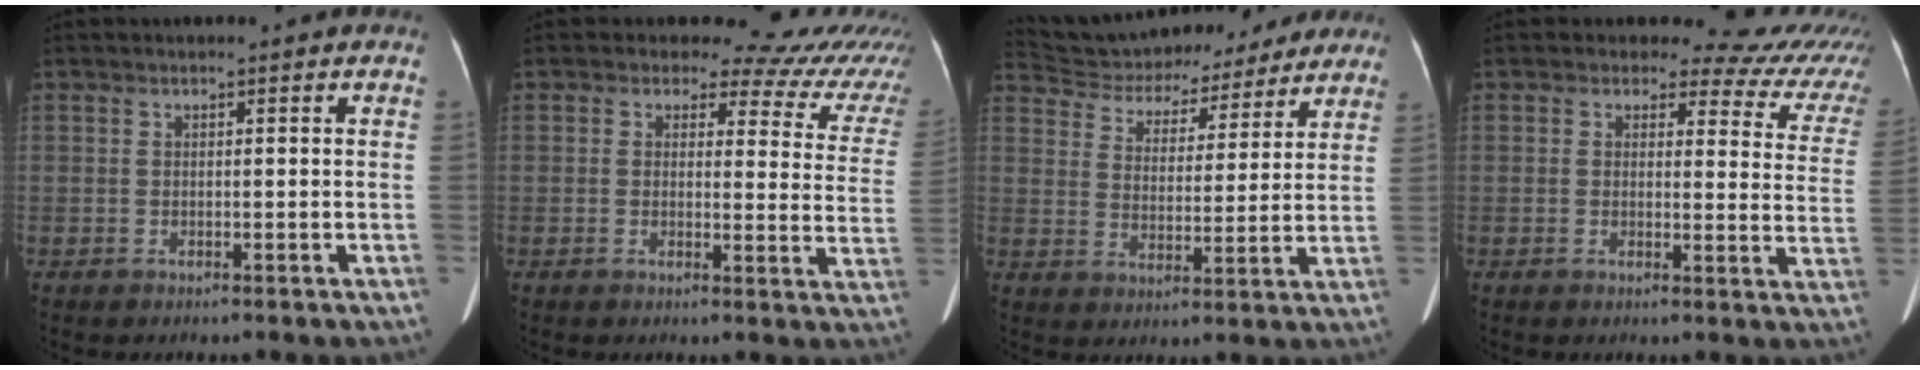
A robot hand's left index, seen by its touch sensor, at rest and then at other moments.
{"total": 15.5, "force": [14.7, 4.7, 1.2], "torque": [0.027, -0.084, 0.118]}
{"total": 19.7, "force": [18.0, 6.8, 4.5], "torque": [-0.084, 0.026, 0.255]}
{"total": 13.0, "force": [12.1, 4.6, 1.1], "torque": [0.029, -0.065, 0.089]}